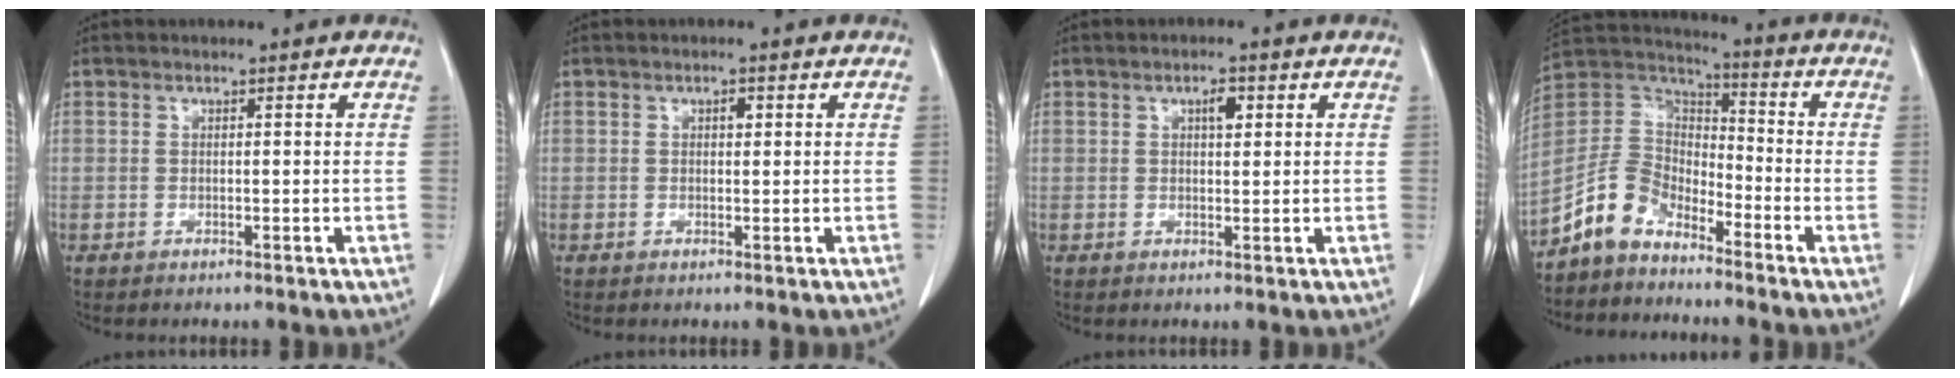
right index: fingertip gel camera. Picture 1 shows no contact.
{"total": 1.1, "force": [0.4, 0.5, 0.9], "torque": [-0.013, 0.001, 0.005]}
{"total": 2.2, "force": [0.9, 0.9, 1.8], "torque": [-0.030, 0.001, 0.014]}
{"total": 8.5, "force": [-6.5, 4.6, 3.1], "torque": [-0.074, 0.032, -0.137]}